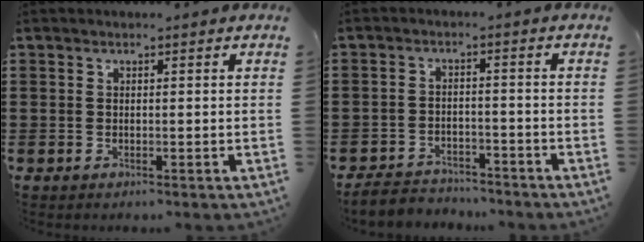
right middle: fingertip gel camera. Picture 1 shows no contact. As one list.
[{"total": 3.6, "force": [-3.5, 0.8, 0.2], "torque": [-0.008, 0.006, -0.074]}]